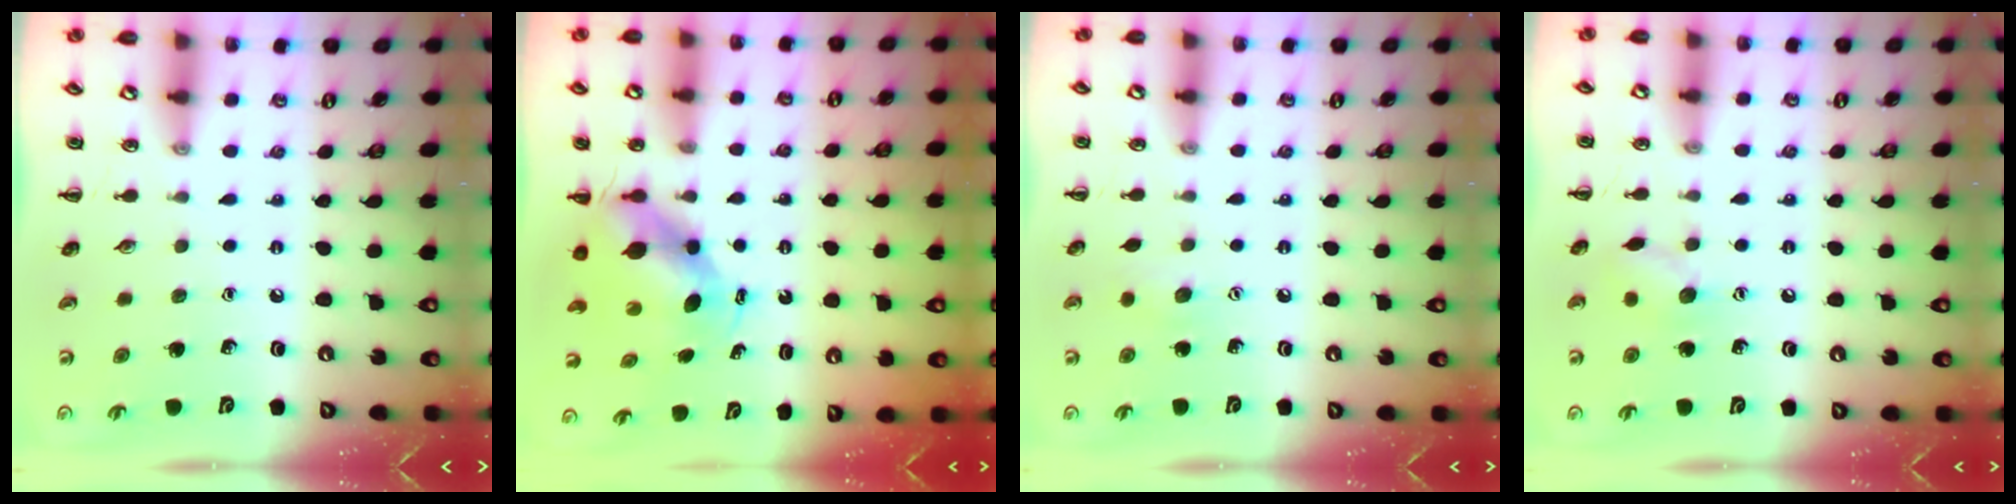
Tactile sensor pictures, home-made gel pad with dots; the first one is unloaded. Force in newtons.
{"total": 5.5, "press": 5.3, "slide": 1.6}
{"total": 5.8, "press": 5.7, "slide": 1.3}
{"total": 7.3, "press": 7.2, "slide": 1.1}